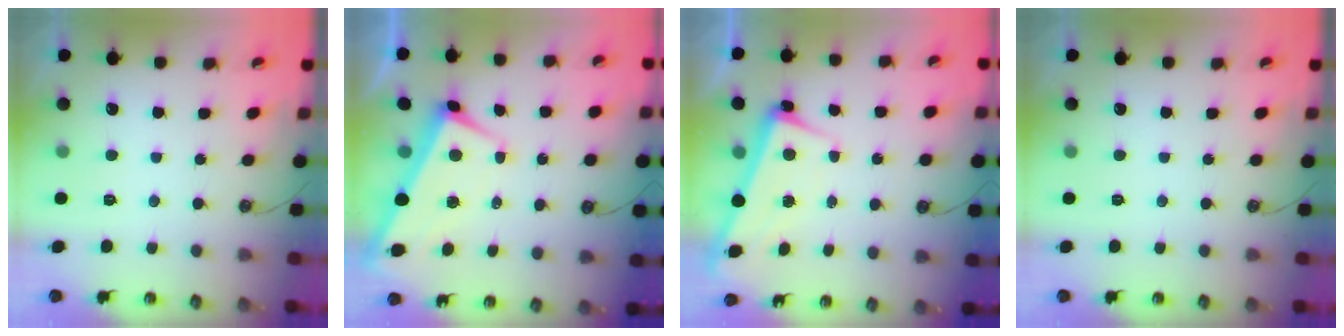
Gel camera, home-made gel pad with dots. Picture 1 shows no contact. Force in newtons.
{"total": 1.6, "press": 1.2, "slide": 1.0}
{"total": 2.4, "press": 2.2, "slide": 0.9}
{"total": 0.0}